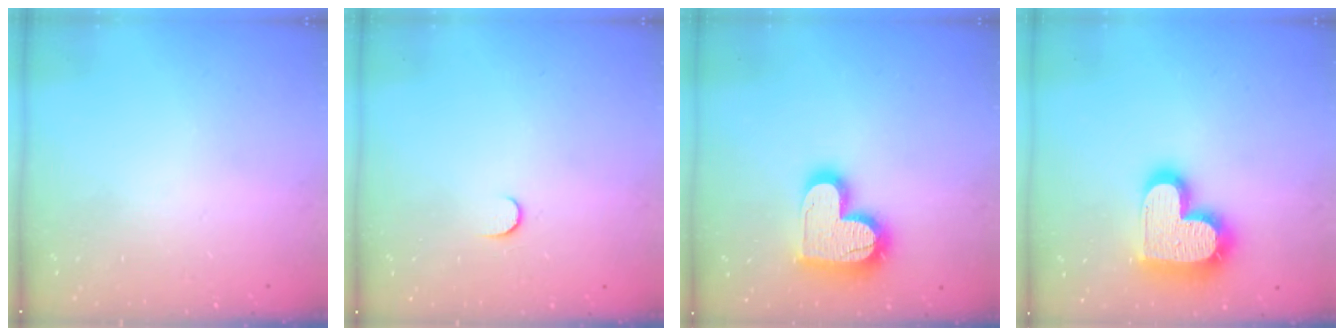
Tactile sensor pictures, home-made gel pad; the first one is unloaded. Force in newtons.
{"total": 3.4, "press": 3.4, "slide": 0.4}
{"total": 16.9, "press": 16.9, "slide": 1.3}
{"total": 20.1, "press": 20.1, "slide": 1.5}